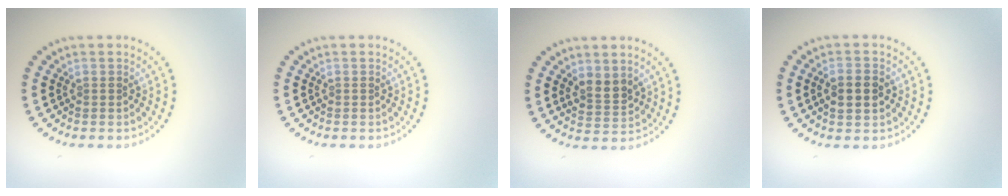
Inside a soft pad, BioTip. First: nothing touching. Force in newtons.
{"total": 0.0}
{"total": 2.4, "press": 2.2, "slide": 1.0}
{"total": 2.6, "press": 2.6, "slide": 0.1}